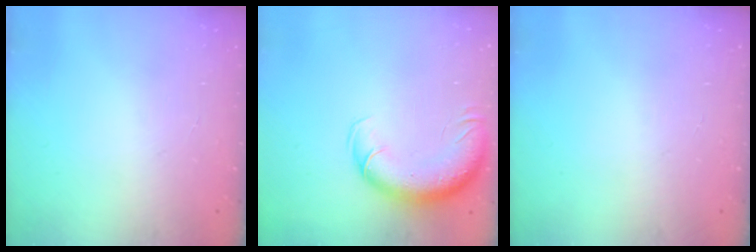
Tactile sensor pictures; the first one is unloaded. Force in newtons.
{"total": 13.6, "press": 13.1, "slide": 3.5}
{"total": 0.0}